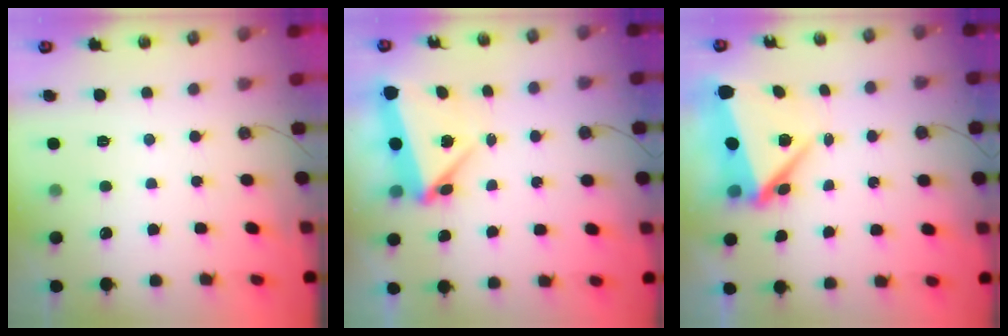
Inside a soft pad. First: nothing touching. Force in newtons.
{"total": 9.3, "press": 4.9, "slide": 7.9}
{"total": 6.7, "press": 6.6, "slide": 1.5}